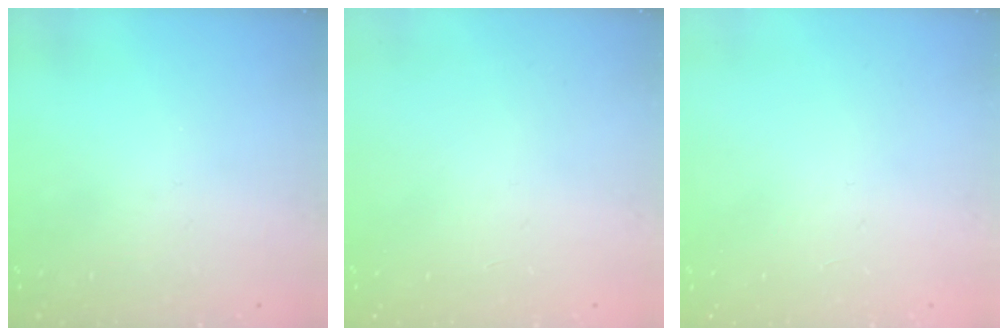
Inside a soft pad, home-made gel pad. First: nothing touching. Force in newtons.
{"total": 0.0}
{"total": 0.0}